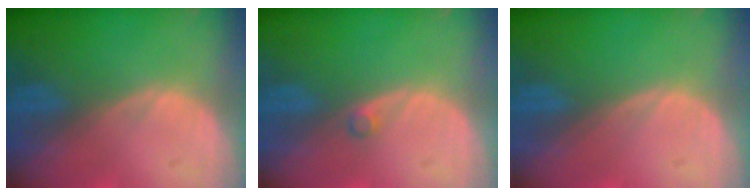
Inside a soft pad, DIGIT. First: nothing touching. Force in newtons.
{"total": 0.9, "press": 0.9, "slide": 0.2}
{"total": 0.5, "press": 0.0, "slide": 0.5}